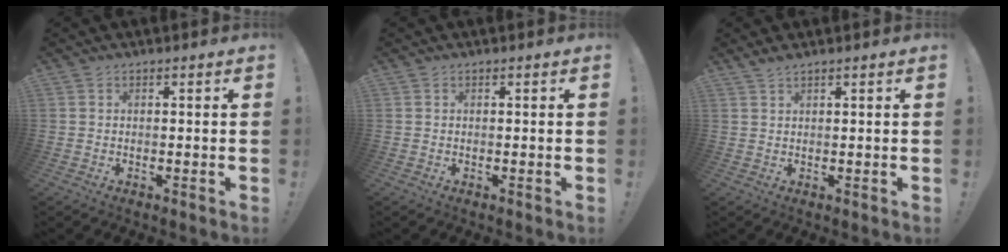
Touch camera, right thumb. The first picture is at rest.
{"total": 0.0}
{"total": 1.7, "force": [1.4, -0.1, 1.0], "torque": [-0.027, -0.002, 0.025]}